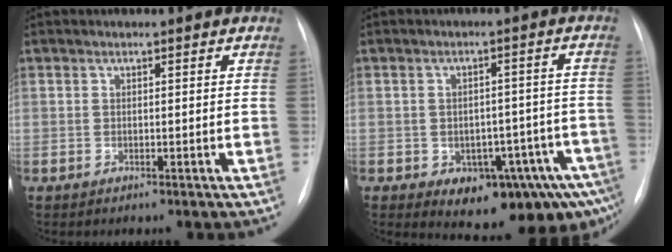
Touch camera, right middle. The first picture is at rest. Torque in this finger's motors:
{"motor_torque": [-0.15, -0.11, 0.05, 0.02]}